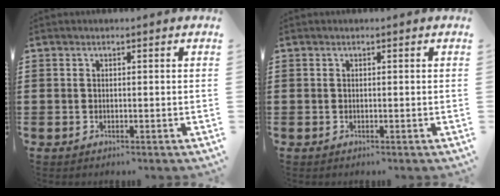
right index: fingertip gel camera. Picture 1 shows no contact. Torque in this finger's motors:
{"motor_torque": [0.14, -0.08, 0.00, 0.01]}